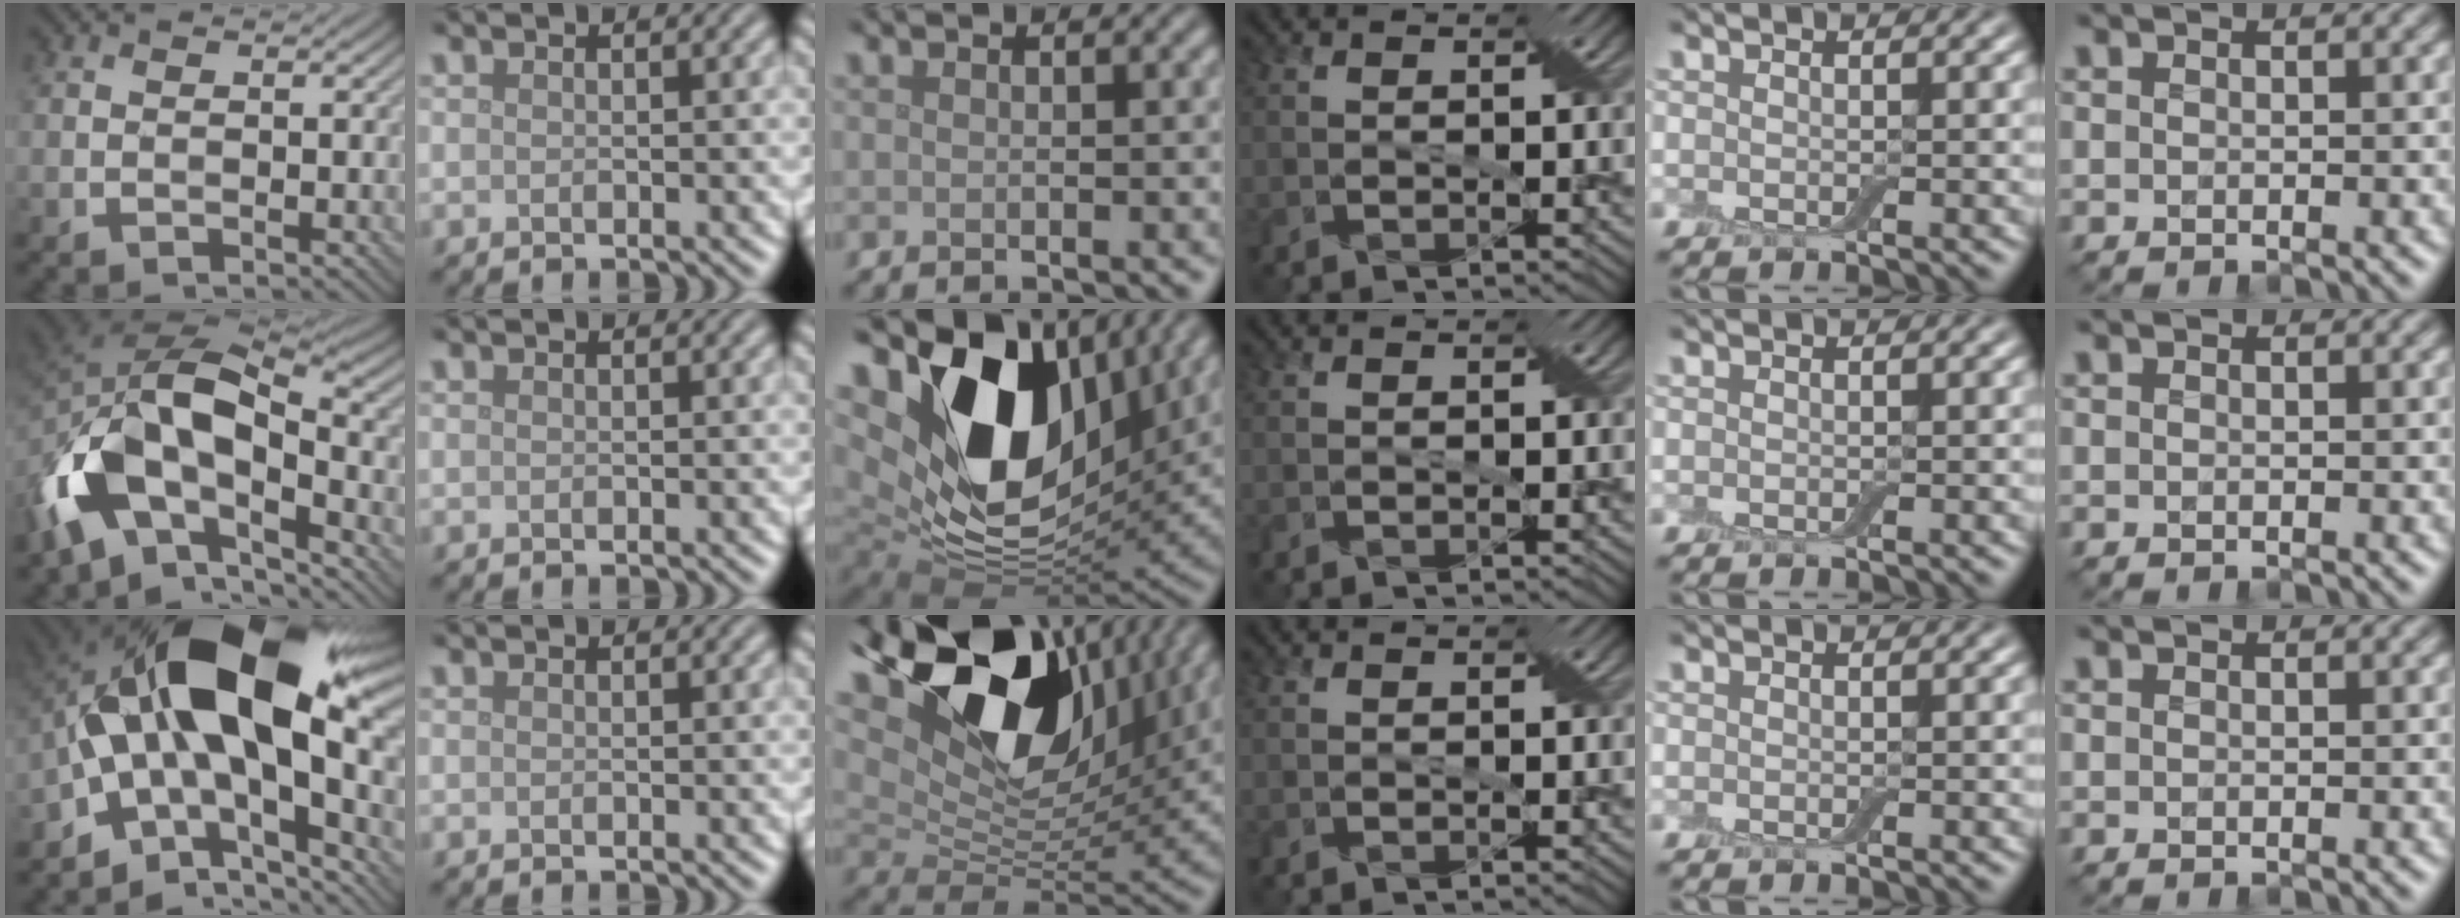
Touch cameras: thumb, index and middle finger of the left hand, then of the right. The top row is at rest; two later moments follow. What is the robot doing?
{"motion": "cut", "object": "aluminum foil"}